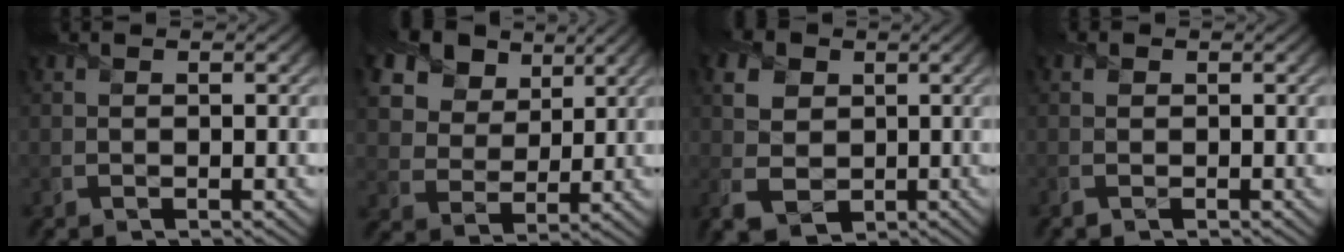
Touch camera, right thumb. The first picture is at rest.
{"total": 15.3, "force": [9.3, 10.1, 6.9], "torque": [-0.211, 0.020, 0.191]}
{"total": 6.4, "force": [0.5, 5.2, 3.7], "torque": [-0.111, -0.005, 0.004]}
{"total": 1.4, "force": [-0.3, 1.1, 0.8], "torque": [-0.021, -0.001, -0.007]}